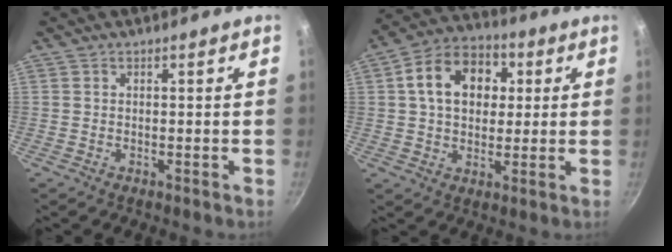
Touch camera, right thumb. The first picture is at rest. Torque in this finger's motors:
{"motor_torque": [0.53, 2.96, 1.23, -0.13, 0.22]}